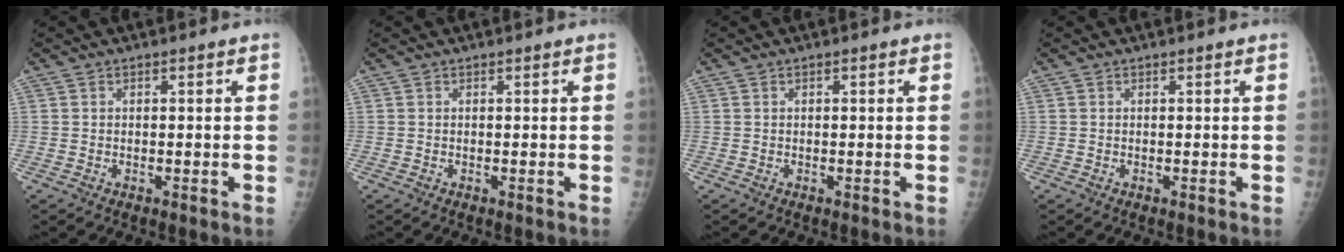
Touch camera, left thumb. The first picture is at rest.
{"total": 0.0}
{"total": 0.5, "force": [0.2, 0.2, 0.5], "torque": [-0.008, 0.002, 0.002]}
{"total": 0.0}